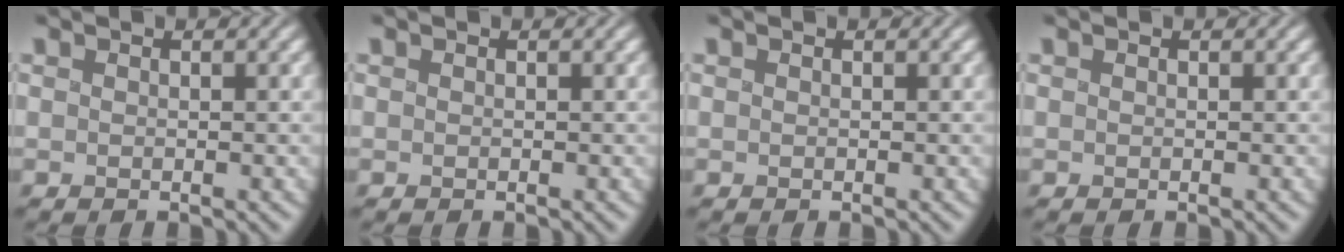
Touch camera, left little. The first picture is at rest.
{"total": 0.0}
{"total": 0.0}
{"total": 0.0}